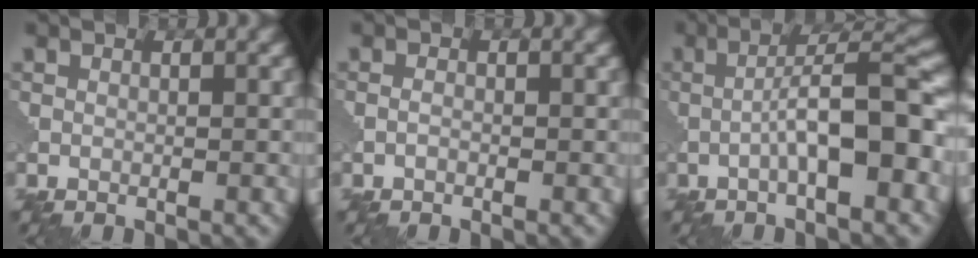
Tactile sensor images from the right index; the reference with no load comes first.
{"total": 0.6, "force": [-0.3, 0.2, 0.4], "torque": [-0.010, 0.001, -0.009]}
{"total": 7.3, "force": [-1.7, 1.6, 6.9], "torque": [-0.105, 0.020, -0.031]}